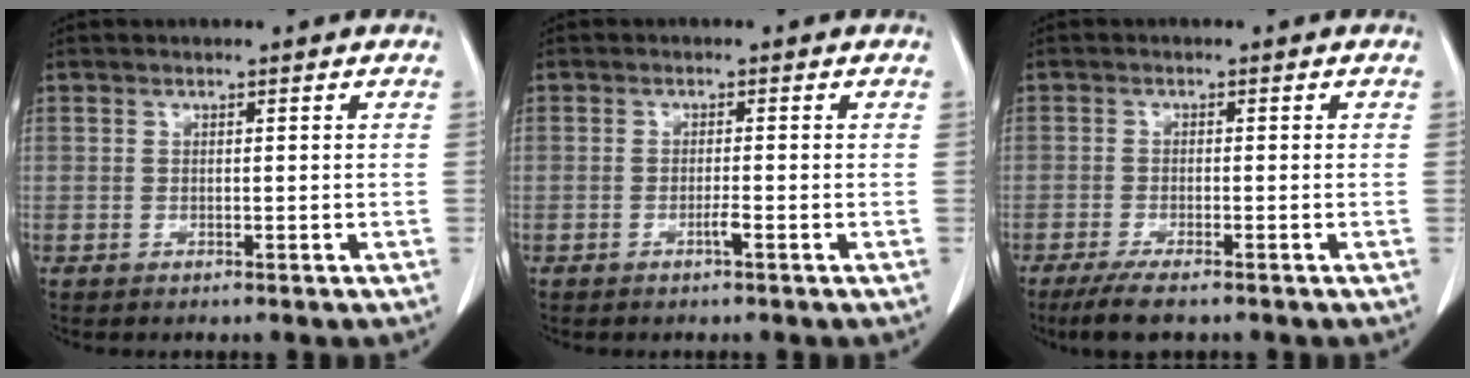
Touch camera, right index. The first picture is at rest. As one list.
[{"total": 1.3, "force": [-0.7, -0.1, 1.1], "torque": [-0.022, 0.000, -0.013]}, {"total": 5.4, "force": [-4.0, 0.7, 3.6], "torque": [-0.064, -0.014, -0.065]}]